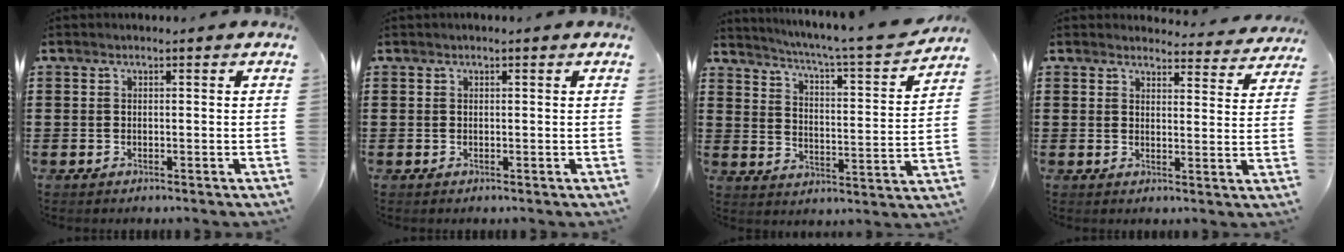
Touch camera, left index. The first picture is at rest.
{"total": 0.0}
{"total": 5.0, "force": [4.4, -0.5, 2.4], "torque": [-0.070, -0.041, 0.065]}
{"total": 3.5, "force": [3.4, 0.5, 0.4], "torque": [-0.013, -0.022, 0.059]}